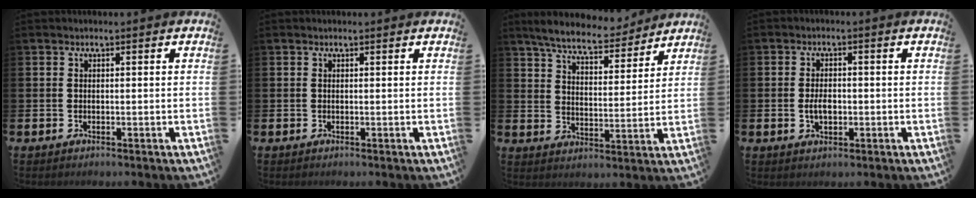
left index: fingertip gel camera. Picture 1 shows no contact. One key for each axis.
{"total": 0.0}
{"total": 7.6, "fx": 7.2, "fy": 1.3, "fz": 2.2, "tx": -0.070, "ty": -0.039, "tz": 0.126}
{"total": 2.9, "fx": -0.3, "fy": 1.7, "fz": 2.3, "tx": -0.037, "ty": 0.001, "tz": -0.007}